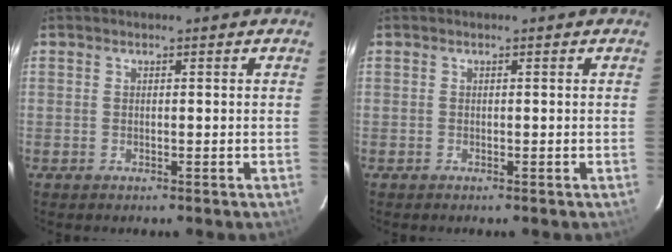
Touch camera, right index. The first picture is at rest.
{"total": 0.0}